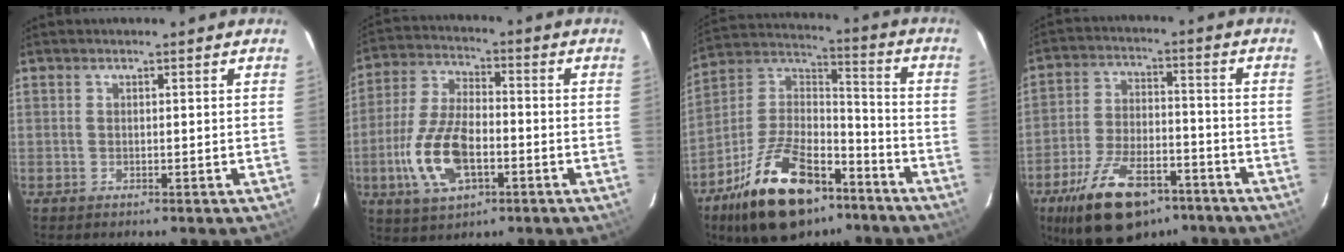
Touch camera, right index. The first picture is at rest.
{"total": 13.9, "force": [-4.3, 6.7, 11.4], "torque": [-0.248, -0.001, -0.077]}
{"total": 22.8, "force": [-13.9, 11.1, 14.1], "torque": [-0.278, 0.013, -0.228]}
{"total": 17.8, "force": [-11.8, 8.2, 10.5], "torque": [-0.208, -0.012, -0.190]}